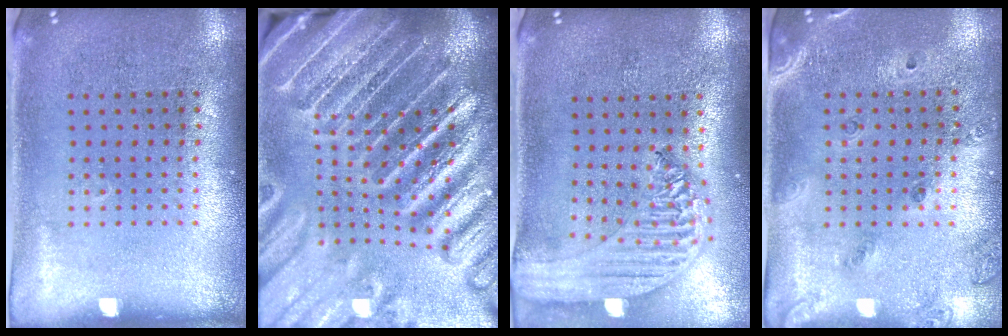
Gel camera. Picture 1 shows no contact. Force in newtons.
{"total": 5.5, "press": 4.8, "slide": 2.7}
{"total": 2.2, "press": 2.0, "slide": 1.0}
{"total": 1.5, "press": 1.3, "slide": 0.7}